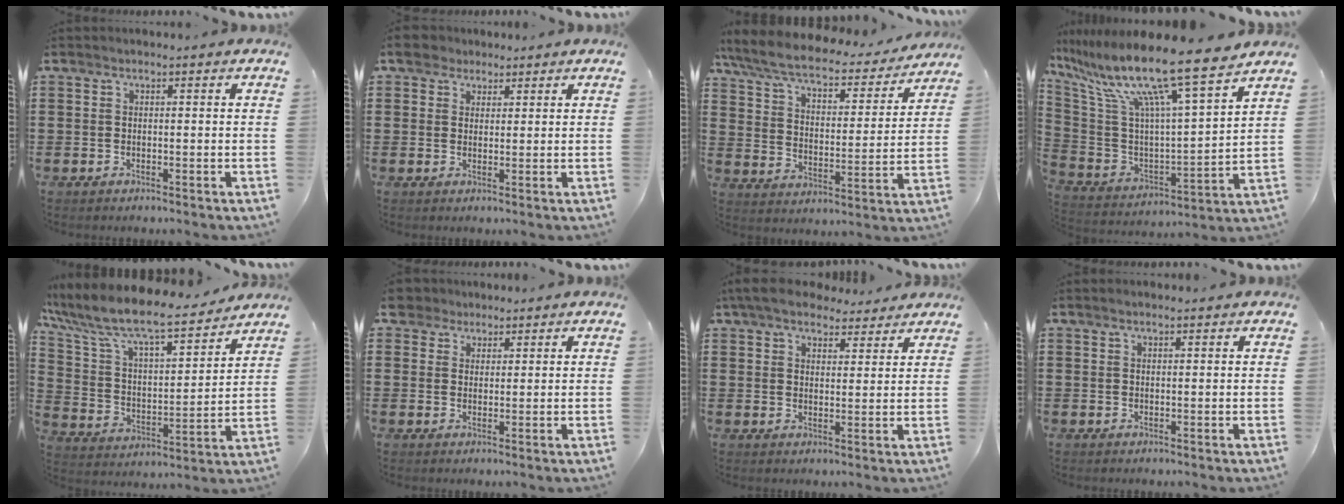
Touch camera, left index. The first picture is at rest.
{"total": 4.0, "force": [2.7, 2.7, 1.1], "torque": [-0.030, 0.009, 0.049]}
{"total": 7.0, "force": [6.0, 1.1, 3.5], "torque": [-0.093, -0.036, 0.099]}
{"total": 13.4, "force": [10.3, -0.3, 8.5], "torque": [-0.197, -0.078, 0.165]}
{"total": 9.1, "force": [7.9, 1.4, 4.3], "torque": [-0.120, -0.057, 0.130]}
{"total": 3.4, "force": [2.6, 2.2, 0.5], "torque": [-0.018, 0.008, 0.048]}
{"total": 6.4, "force": [5.6, 1.8, 2.4], "torque": [-0.065, -0.012, 0.105]}
{"total": 1.1, "force": [0.9, 0.1, 0.6], "torque": [-0.013, 0.000, 0.017]}